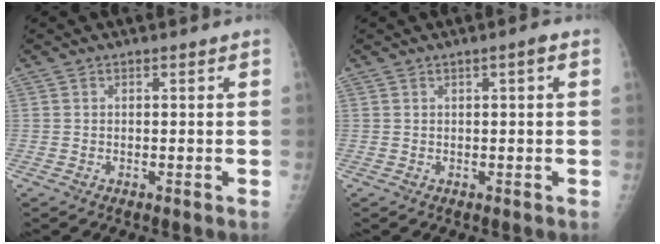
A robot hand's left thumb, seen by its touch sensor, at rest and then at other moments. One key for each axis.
{"total": 1.6, "fx": 0.5, "fy": 0.1, "fz": 1.5, "tx": -0.028, "ty": 0.002, "tz": 0.008}